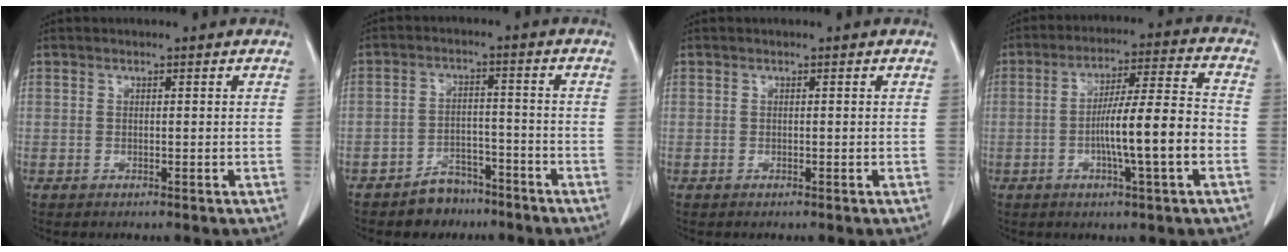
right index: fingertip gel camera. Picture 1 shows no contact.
{"total": 5.6, "force": [-4.4, 3.2, 1.3], "torque": [-0.019, 0.011, -0.067]}
{"total": 0.0}
{"total": 12.1, "force": [-2.8, 0.1, 11.7], "torque": [-0.197, 0.007, -0.051]}